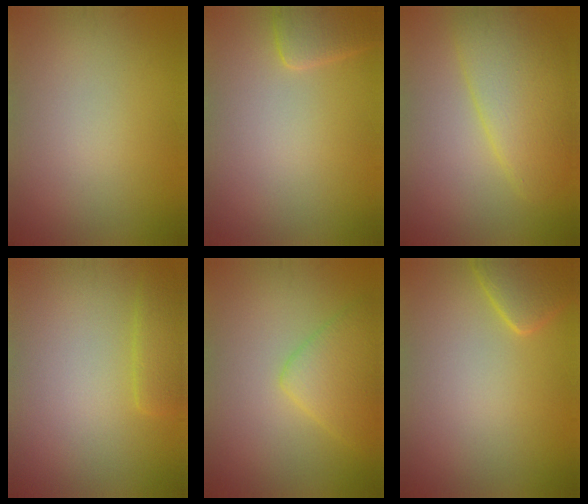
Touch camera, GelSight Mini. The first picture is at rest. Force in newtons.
{"total": 2.3, "press": 2.3, "slide": 0.2}
{"total": 5.1, "press": 5.1, "slide": 0.3}
{"total": 2.0, "press": 1.9, "slide": 0.3}
{"total": 3.6, "press": 3.6, "slide": 0.1}
{"total": 2.4, "press": 2.4, "slide": 0.3}